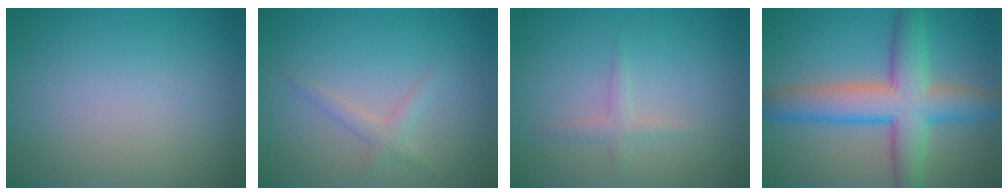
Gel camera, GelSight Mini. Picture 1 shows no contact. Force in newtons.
{"total": 1.5, "press": 1.5, "slide": 0.1}
{"total": 1.3, "press": 1.3, "slide": 0.1}
{"total": 7.9, "press": 7.9, "slide": 0.2}